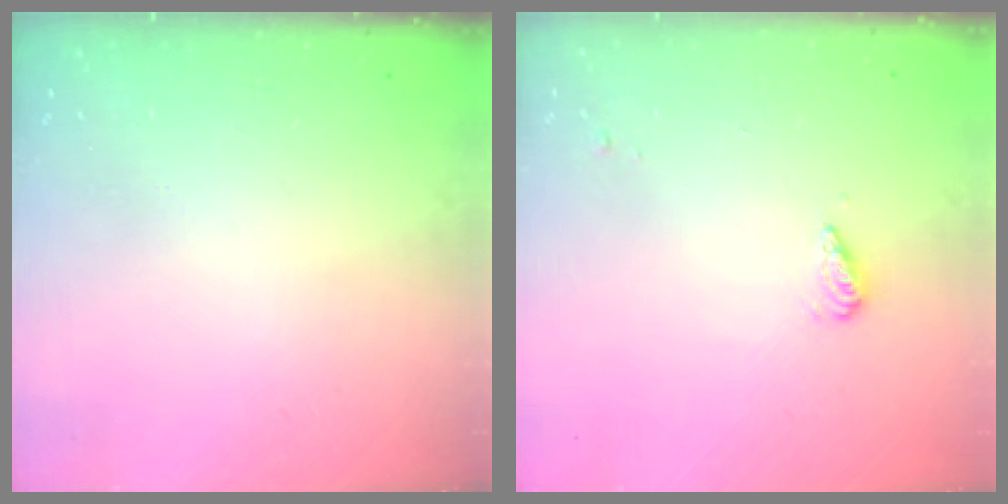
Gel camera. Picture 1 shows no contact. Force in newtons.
{"total": 3.6, "press": 3.5, "slide": 1.1}